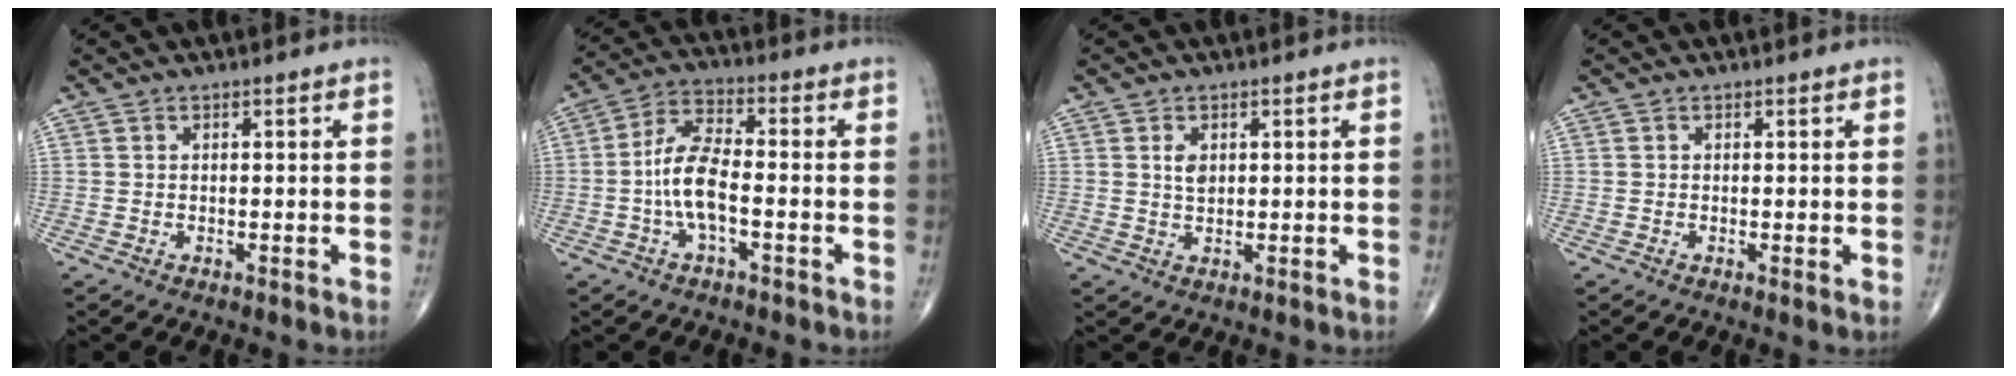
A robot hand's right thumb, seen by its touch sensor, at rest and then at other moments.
{"total": 8.7, "force": [-2.0, 3.5, 7.8], "torque": [-0.161, 0.029, -0.043]}
{"total": 2.4, "force": [0.7, 1.5, 1.7], "torque": [-0.023, -0.005, 0.013]}
{"total": 0.6, "force": [0.0, 0.1, 0.6], "torque": [-0.012, -0.003, -0.003]}